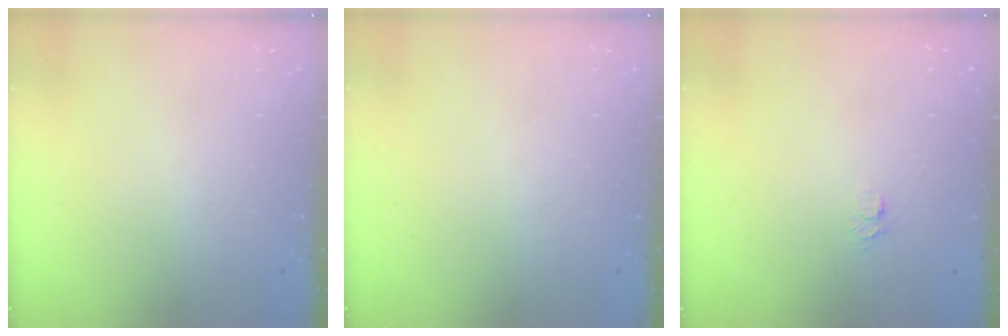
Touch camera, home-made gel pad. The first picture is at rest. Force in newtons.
{"total": 0.0}
{"total": 4.4, "press": 4.4, "slide": 0.5}